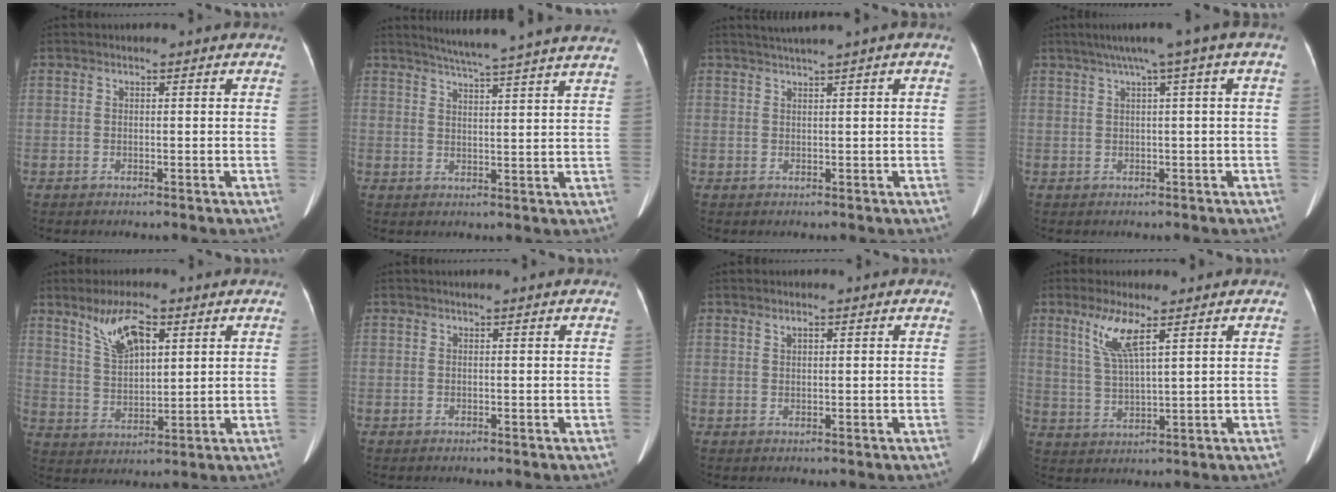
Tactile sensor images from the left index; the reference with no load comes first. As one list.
[{"total": 17.5, "force": [15.8, -1.1, 7.5], "torque": [-0.123, -0.017, 0.196]}, {"total": 1.9, "force": [1.4, -0.3, 1.3], "torque": [-0.025, 0.012, 0.032]}, {"total": 6.8, "force": [3.5, -0.9, 5.7], "torque": [-0.082, 0.035, 0.051]}, {"total": 8.1, "force": [4.8, 2.7, 6.0], "torque": [-0.122, 0.009, 0.097]}, {"total": 1.7, "force": [1.5, 0.0, 0.9], "torque": [-0.012, 0.020, 0.019]}, {"total": 1.2, "force": [0.8, 0.4, 0.7], "torque": [-0.015, 0.006, 0.017]}, {"total": 6.3, "force": [3.5, 0.5, 5.2], "torque": [-0.114, -0.001, 0.076]}]